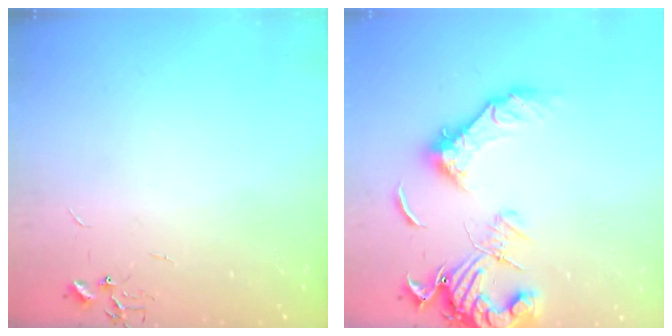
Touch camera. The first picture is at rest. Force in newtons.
{"total": 16.8, "press": 16.7, "slide": 2.2}